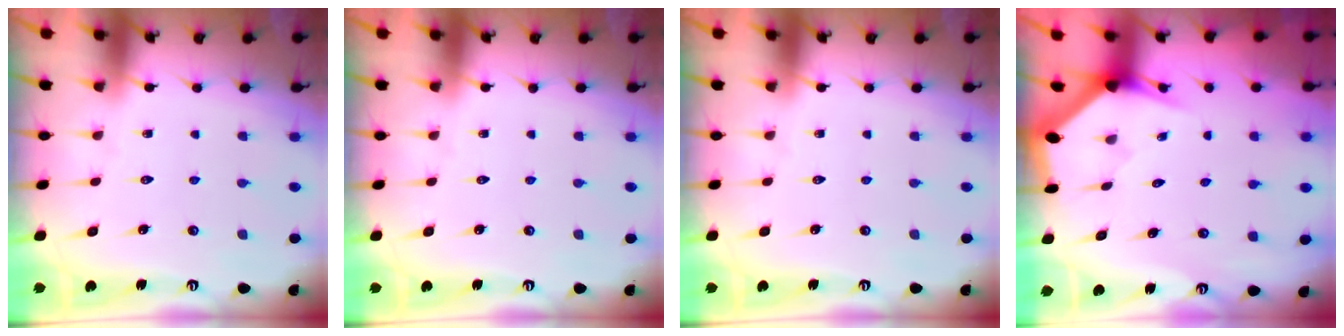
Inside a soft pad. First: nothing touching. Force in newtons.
{"total": 0.0}
{"total": 0.0}
{"total": 3.1, "press": 3.1, "slide": 0.0}